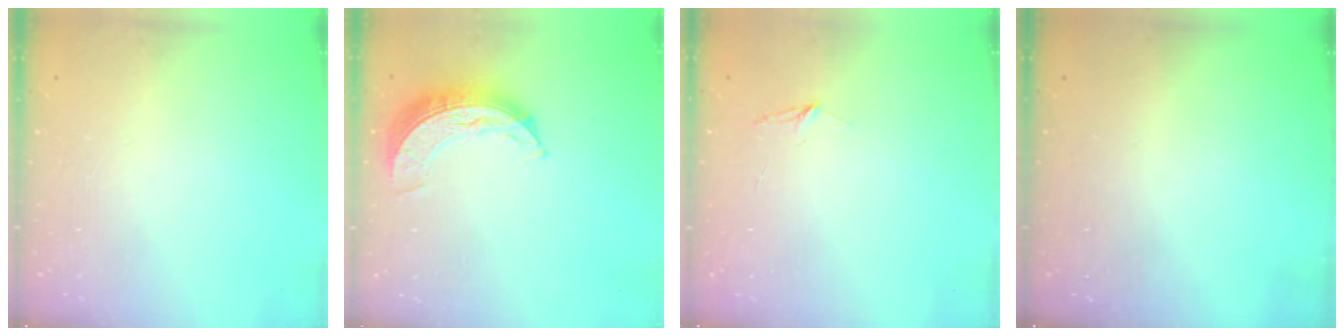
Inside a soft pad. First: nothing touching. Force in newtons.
{"total": 8.7, "press": 8.7, "slide": 0.6}
{"total": 3.8, "press": 3.8, "slide": 0.4}
{"total": 0.0}